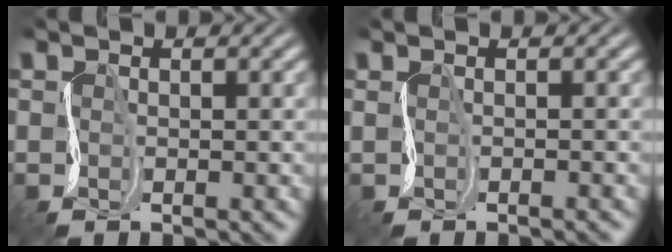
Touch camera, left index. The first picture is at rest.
{"total": 0.8, "force": [0.0, 0.3, 0.7], "torque": [-0.013, -0.007, -0.012]}